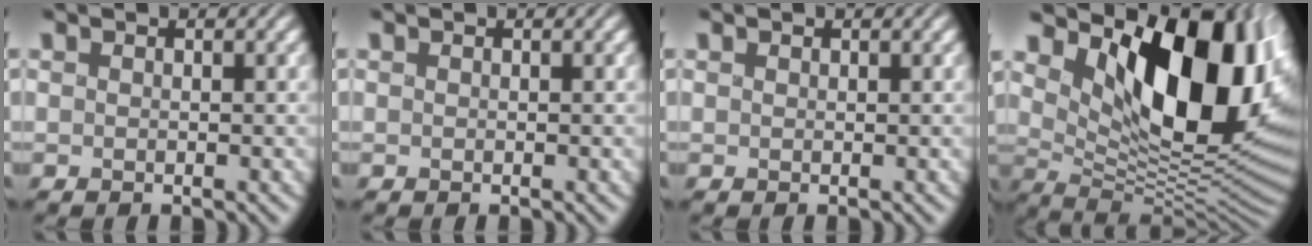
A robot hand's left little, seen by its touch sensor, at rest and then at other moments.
{"total": 0.0}
{"total": 0.0}
{"total": 14.6, "force": [5.4, 7.3, 11.4], "torque": [-0.169, -0.002, 0.089]}